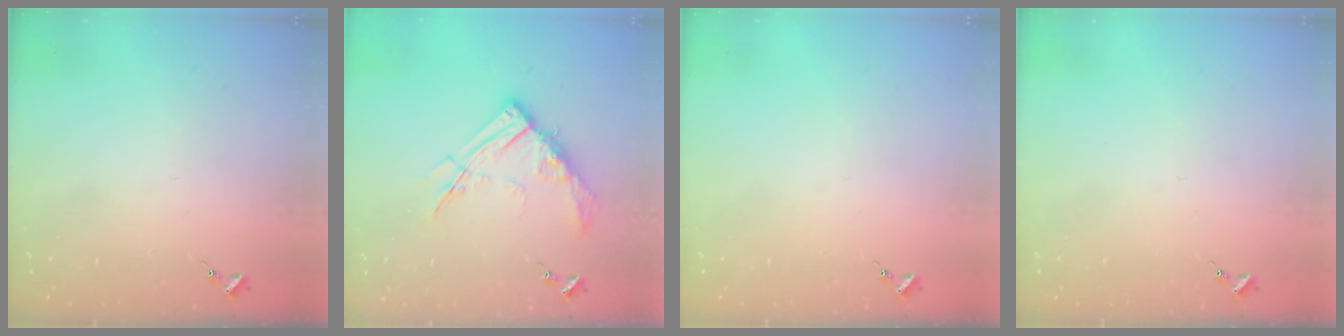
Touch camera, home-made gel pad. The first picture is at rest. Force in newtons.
{"total": 14.1, "press": 14.0, "slide": 1.5}
{"total": 0.0}
{"total": 0.0}